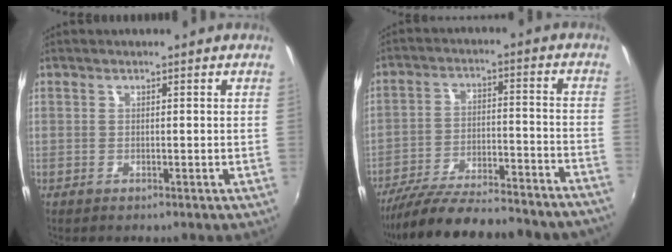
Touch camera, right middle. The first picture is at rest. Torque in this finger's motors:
{"motor_torque": [1.09, -1.05, 0.53, 0.11]}